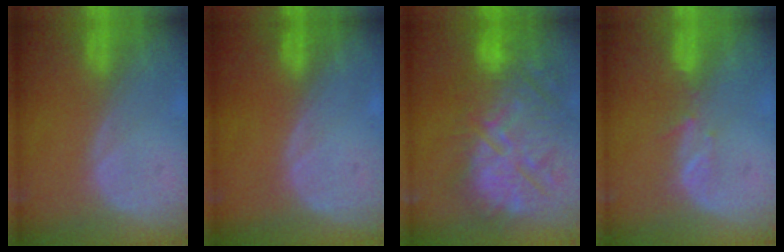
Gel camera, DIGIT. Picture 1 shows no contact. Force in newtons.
{"total": 0.0}
{"total": 13.9, "press": 12.6, "slide": 5.9}
{"total": 1.9, "press": 1.8, "slide": 0.7}